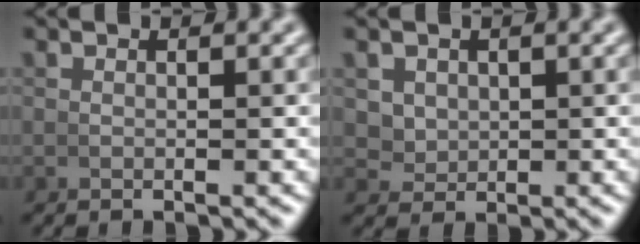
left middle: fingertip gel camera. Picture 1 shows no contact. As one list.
[{"total": 2.3, "force": [0.7, 2.0, 1.0], "torque": [-0.028, -0.013, 0.028]}]